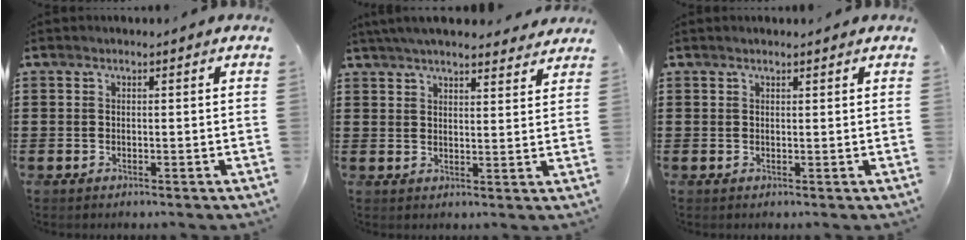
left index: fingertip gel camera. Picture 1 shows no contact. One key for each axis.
{"total": 5.1, "fx": 4.8, "fy": 0.4, "fz": 1.7, "tx": -0.046, "ty": -0.012, "tz": 0.088}
{"total": 0.7, "fx": 0.5, "fy": 0.1, "fz": 0.4, "tx": -0.009, "ty": 0.000, "tz": 0.011}